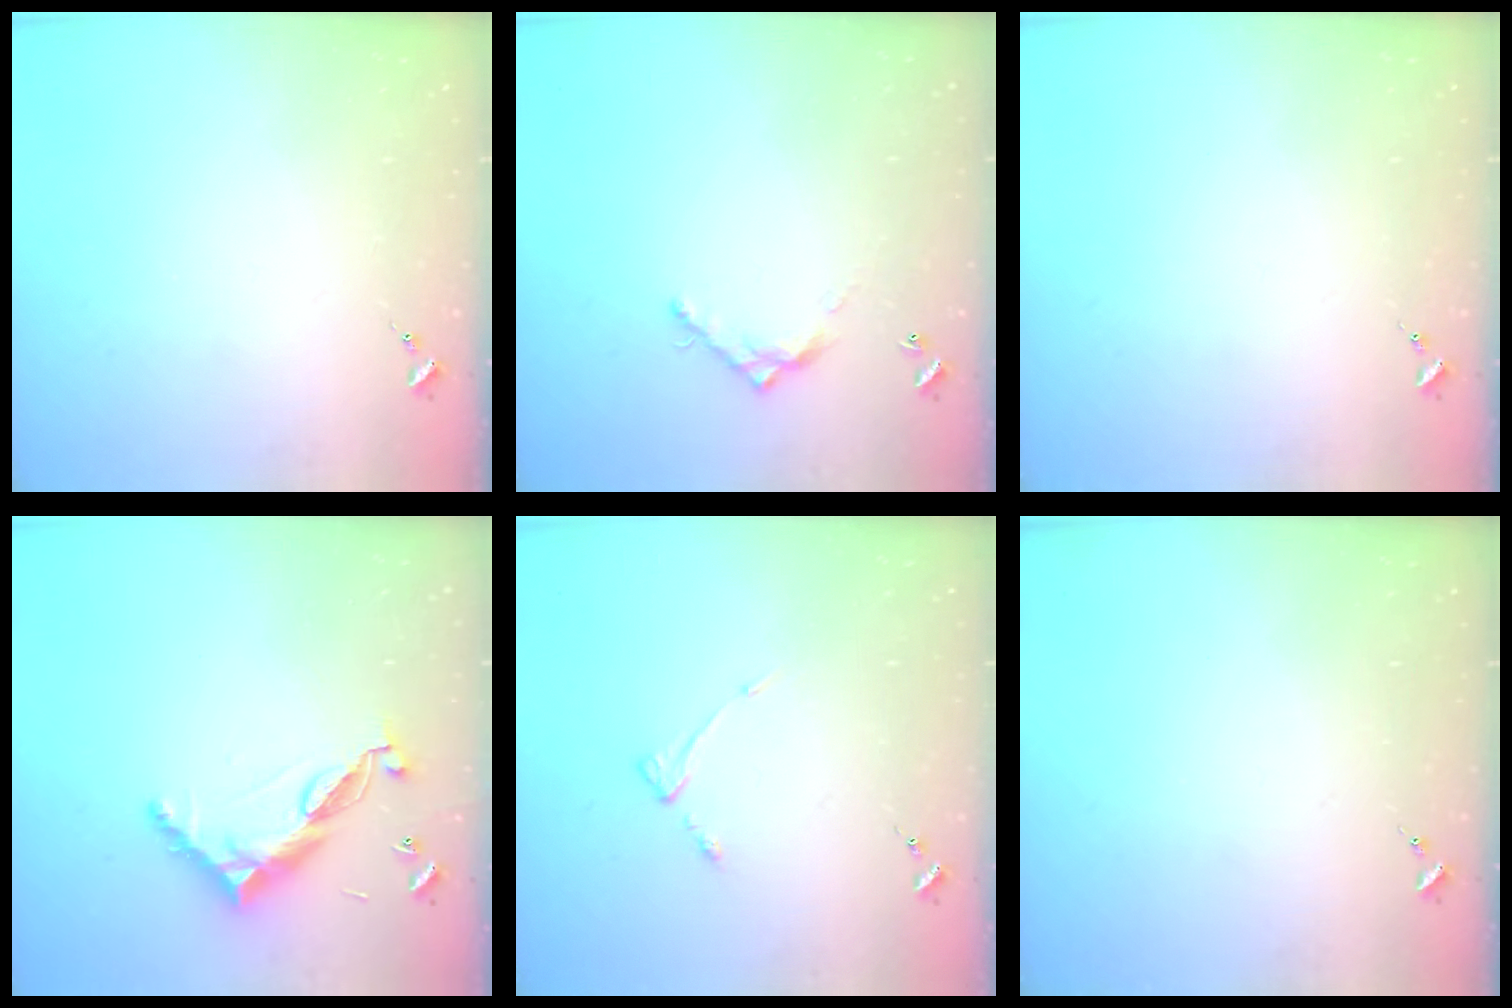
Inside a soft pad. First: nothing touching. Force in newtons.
{"total": 6.5, "press": 6.5, "slide": 0.3}
{"total": 0.0}
{"total": 11.0, "press": 10.9, "slide": 0.8}
{"total": 4.2, "press": 4.1, "slide": 0.7}
{"total": 0.0}